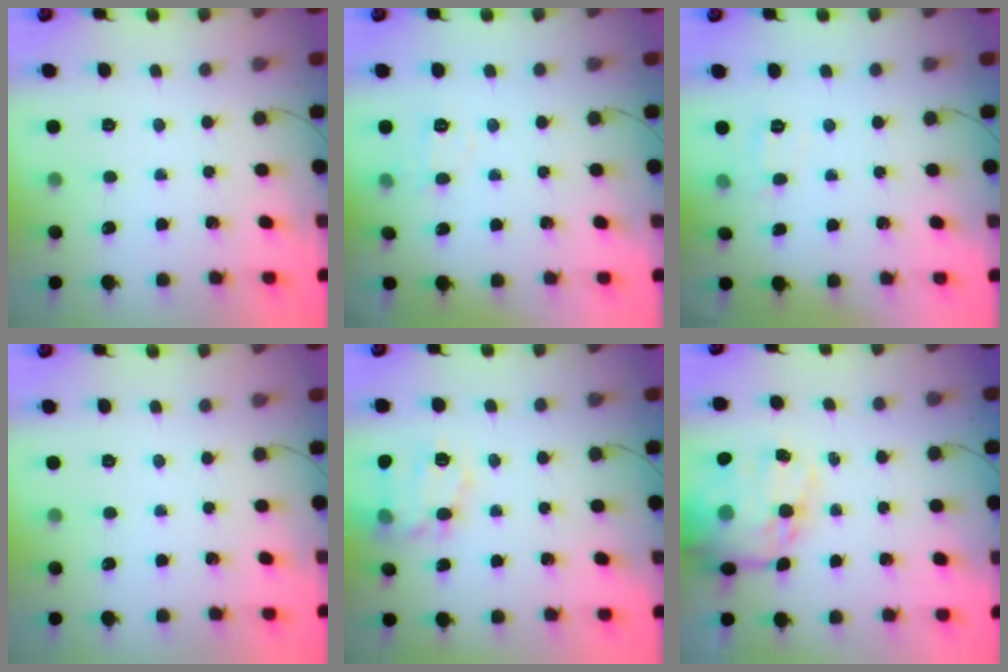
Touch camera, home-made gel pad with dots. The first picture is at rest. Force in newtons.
{"total": 5.1, "press": 4.9, "slide": 1.7}
{"total": 6.1, "press": 6.0, "slide": 1.4}
{"total": 0.0}
{"total": 14.6, "press": 14.6, "slide": 0.9}
{"total": 15.9, "press": 15.5, "slide": 3.5}